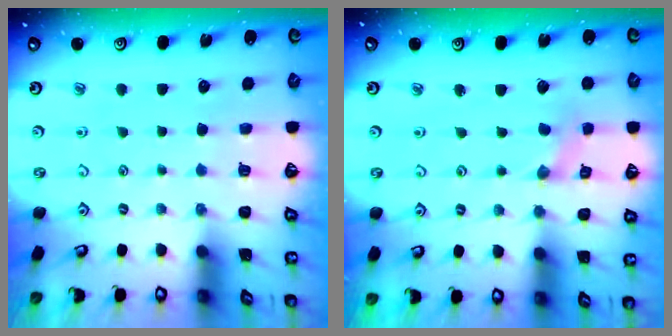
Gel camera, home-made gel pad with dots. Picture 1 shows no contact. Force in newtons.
{"total": 0.0}